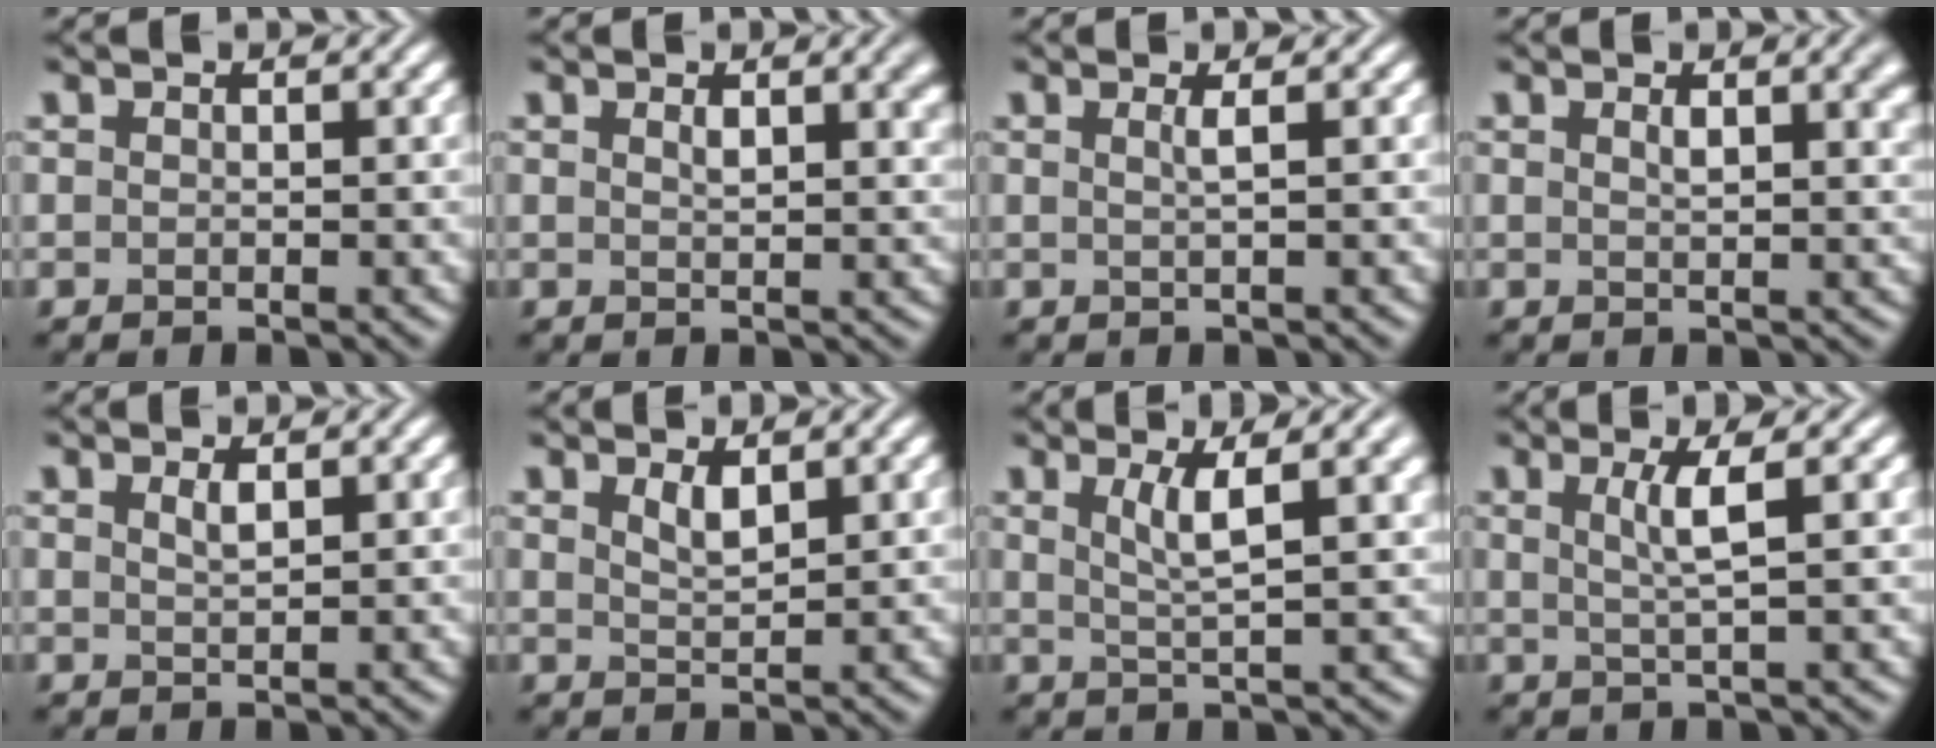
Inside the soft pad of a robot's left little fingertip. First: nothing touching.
{"total": 3.0, "force": [1.4, 1.0, 2.4], "torque": [-0.026, 0.003, 0.024]}
{"total": 1.2, "force": [0.4, 0.4, 1.1], "torque": [-0.013, 0.002, 0.002]}
{"total": 3.3, "force": [1.5, 1.2, 2.7], "torque": [-0.029, 0.005, 0.022]}
{"total": 1.0, "force": [0.6, 0.2, 0.8], "torque": [-0.016, 0.001, 0.012]}
{"total": 1.6, "force": [1.1, 0.4, 1.1], "torque": [-0.023, -0.003, 0.022]}
{"total": 4.9, "force": [1.9, 1.0, 4.4], "torque": [-0.071, 0.003, 0.032]}
{"total": 3.0, "force": [0.9, 0.5, 2.8], "torque": [-0.048, -0.001, 0.016]}